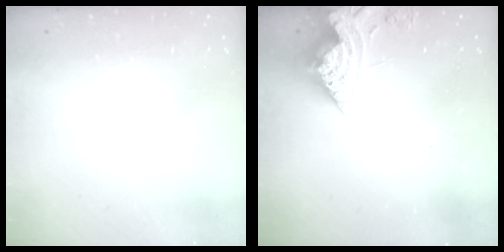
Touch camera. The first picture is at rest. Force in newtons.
{"total": 10.3, "press": 10.3, "slide": 0.7}